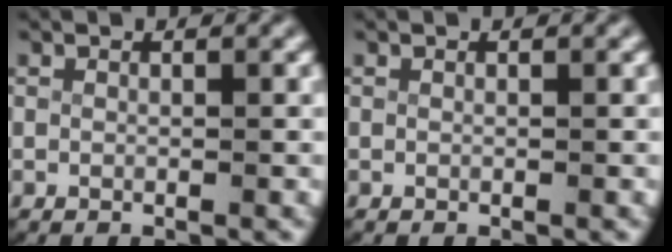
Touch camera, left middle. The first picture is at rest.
{"total": 0.0}